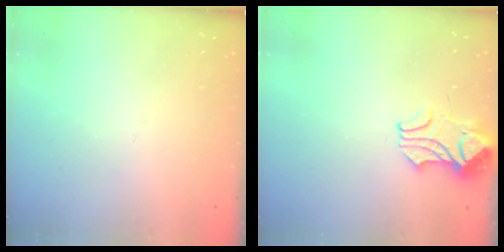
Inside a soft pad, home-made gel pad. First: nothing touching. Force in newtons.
{"total": 2.1, "press": 1.9, "slide": 0.8}